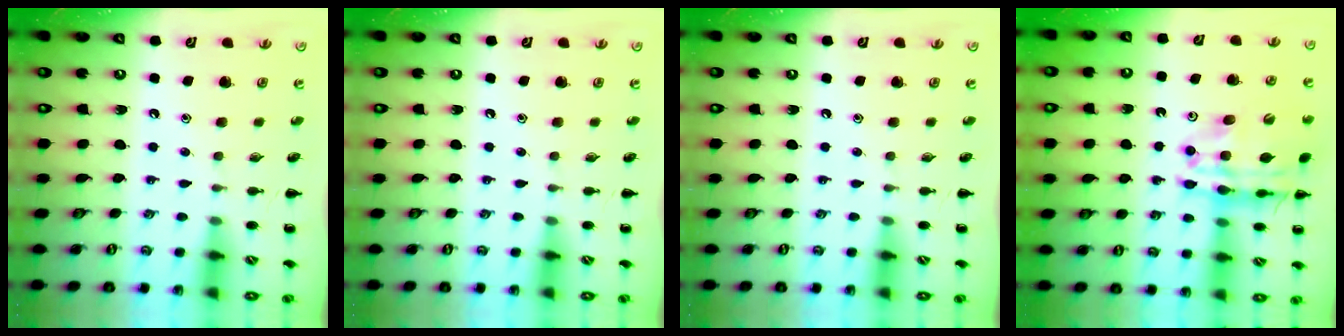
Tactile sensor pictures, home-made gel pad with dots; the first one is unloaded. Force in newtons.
{"total": 0.0}
{"total": 0.0}
{"total": 18.3, "press": 18.0, "slide": 3.7}